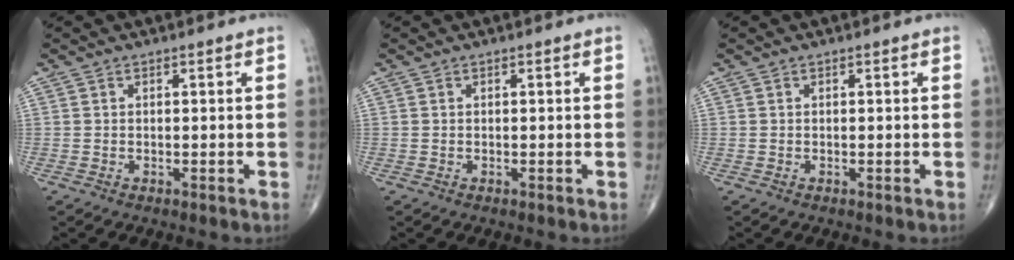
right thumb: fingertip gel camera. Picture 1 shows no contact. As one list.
[{"total": 0.0}, {"total": 0.0}]